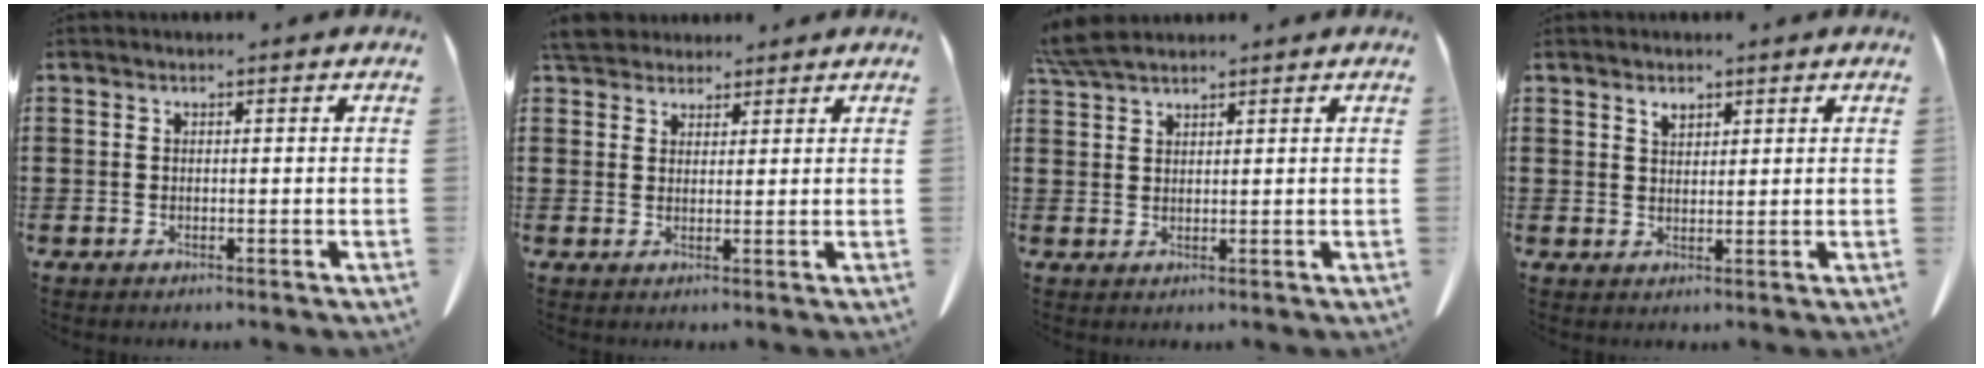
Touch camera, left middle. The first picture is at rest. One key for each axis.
{"total": 4.6, "fx": 4.2, "fy": 1.5, "fz": 1.2, "tx": -0.037, "ty": -0.005, "tz": 0.082}
{"total": 4.2, "fx": 3.6, "fy": 0.6, "fz": 1.9, "tx": -0.049, "ty": -0.003, "tz": 0.071}
{"total": 1.8, "fx": 1.5, "fy": 0.8, "fz": 0.8, "tx": -0.011, "ty": -0.003, "tz": 0.027}